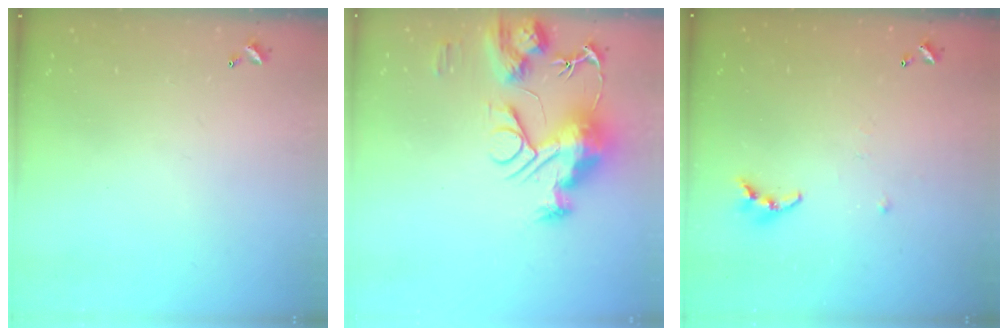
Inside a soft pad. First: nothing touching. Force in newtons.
{"total": 14.8, "press": 14.7, "slide": 1.3}
{"total": 6.4, "press": 6.4, "slide": 0.5}